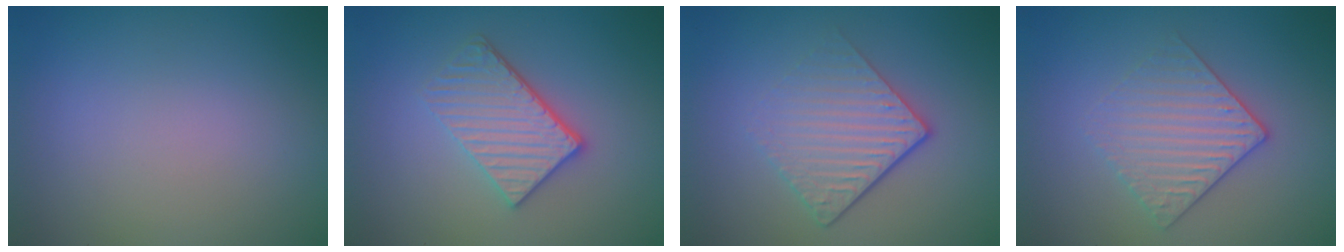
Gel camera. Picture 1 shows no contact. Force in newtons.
{"total": 3.9, "press": 3.2, "slide": 2.2}
{"total": 4.4, "press": 2.9, "slide": 3.3}
{"total": 3.2, "press": 2.9, "slide": 1.4}